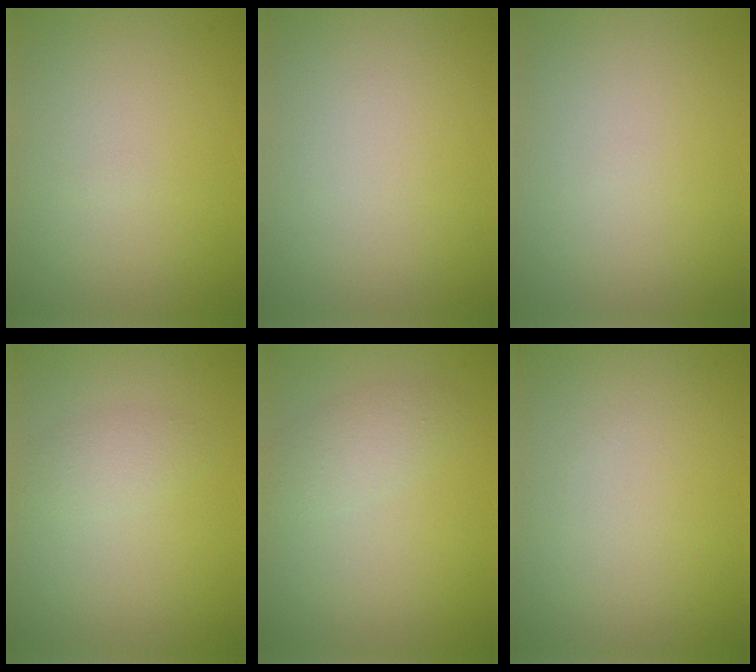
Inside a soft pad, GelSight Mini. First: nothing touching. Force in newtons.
{"total": 0.0}
{"total": 0.0}
{"total": 1.7, "press": 1.7, "slide": 0.0}
{"total": 2.2, "press": 2.2, "slide": 0.1}
{"total": 0.0}